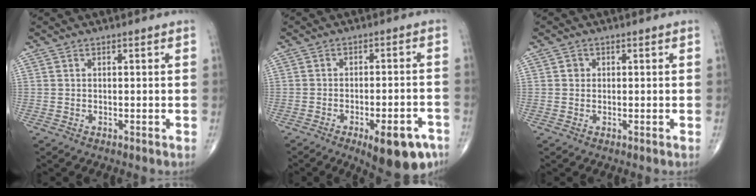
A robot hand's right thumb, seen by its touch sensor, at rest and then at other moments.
{"total": 12.0, "force": [-6.9, 4.3, 8.9], "torque": [-0.095, 0.028, -0.088]}
{"total": 1.0, "force": [0.1, 1.0, 0.2], "torque": [0.002, 0.002, 0.001]}